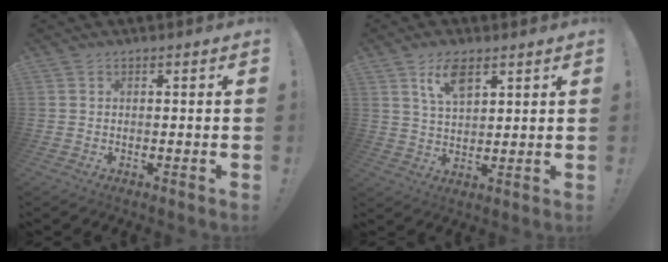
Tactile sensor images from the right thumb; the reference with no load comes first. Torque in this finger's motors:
{"motor_torque": [0.00, 0.00, 0.44, 0.35, 0.01]}